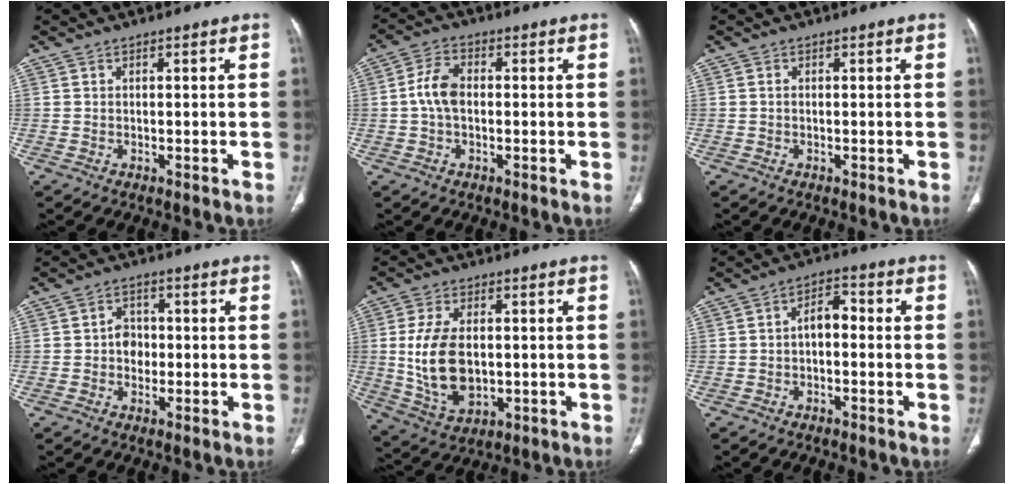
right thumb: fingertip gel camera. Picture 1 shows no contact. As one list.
[{"total": 5.7, "force": [-0.2, 3.5, 4.5], "torque": [-0.090, 0.015, -0.010]}, {"total": 0.0}, {"total": 3.8, "force": [-0.3, 3.2, 2.0], "torque": [-0.010, 0.009, -0.011]}, {"total": 12.7, "force": [0.0, 7.7, 10.1], "torque": [-0.191, -0.008, 0.015]}, {"total": 4.6, "force": [-0.6, 2.7, 3.7], "torque": [-0.048, 0.024, -0.019]}]